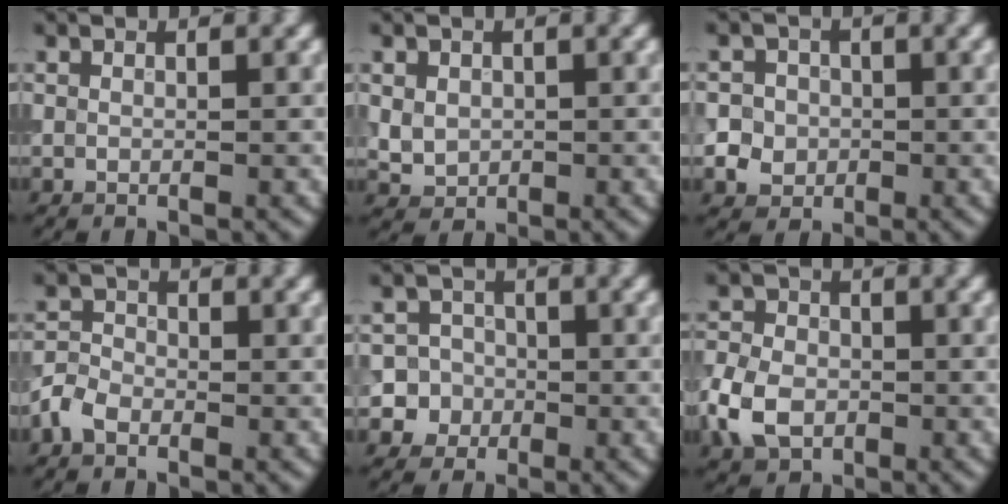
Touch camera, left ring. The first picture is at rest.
{"total": 2.2, "force": [0.2, 1.9, 1.0], "torque": [-0.020, -0.003, 0.008]}
{"total": 5.1, "force": [-0.3, 4.9, 1.4], "torque": [-0.010, 0.018, -0.023]}
{"total": 2.3, "force": [-1.4, 1.5, 1.1], "torque": [-0.020, 0.005, -0.036]}
{"total": 5.6, "force": [-1.7, 5.3, 0.7], "torque": [0.011, 0.013, -0.052]}
{"total": 5.5, "force": [-2.0, 4.0, 3.2], "torque": [-0.073, -0.003, -0.050]}